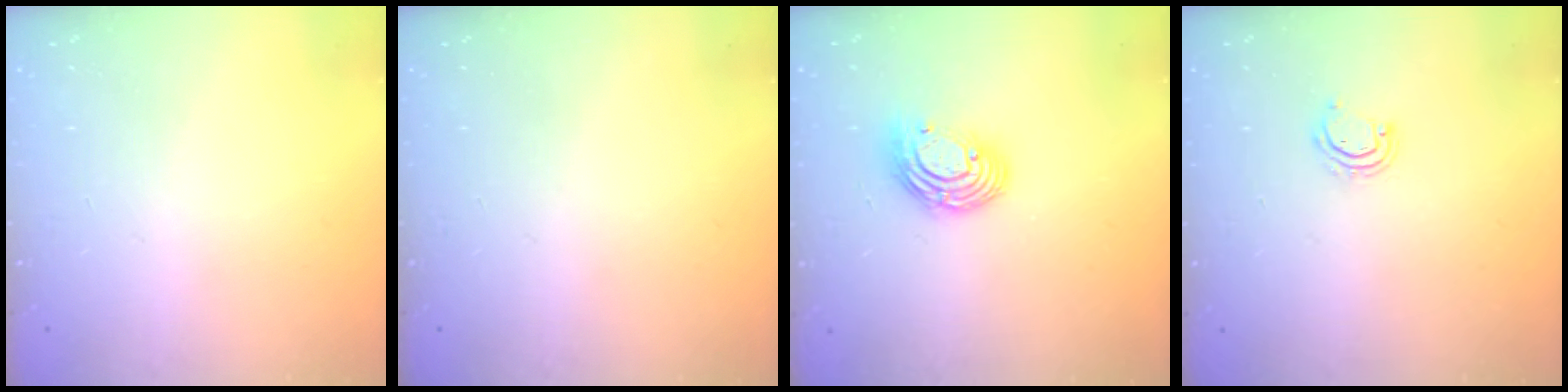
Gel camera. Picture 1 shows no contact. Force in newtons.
{"total": 0.0}
{"total": 10.3, "press": 10.3, "slide": 1.0}
{"total": 2.7, "press": 2.7, "slide": 0.2}